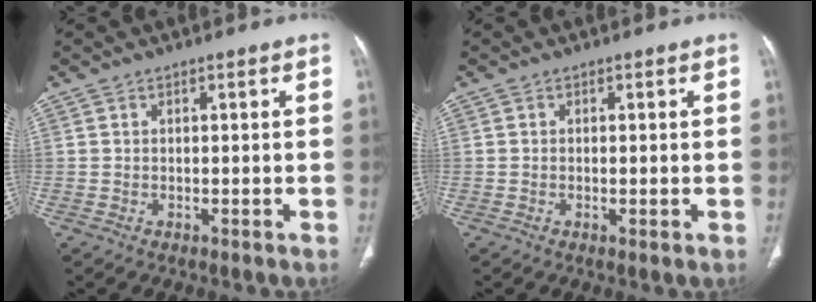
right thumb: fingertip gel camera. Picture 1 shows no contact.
{"total": 0.8, "force": [-0.2, 0.2, 0.8], "torque": [-0.021, -0.005, -0.003]}